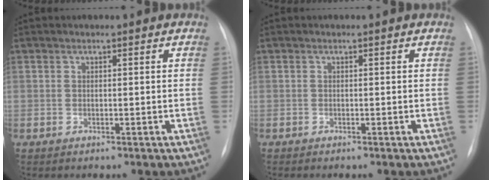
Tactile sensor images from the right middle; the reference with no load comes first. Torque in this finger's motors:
{"motor_torque": [0.45, -0.49, 0.05, 0.02]}